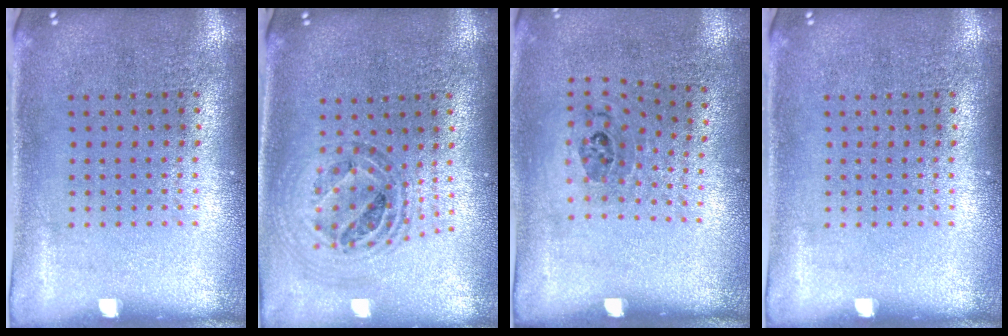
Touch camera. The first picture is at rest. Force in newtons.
{"total": 0.9, "press": 0.9, "slide": 0.2}
{"total": 1.1, "press": 0.7, "slide": 0.9}
{"total": 0.0}